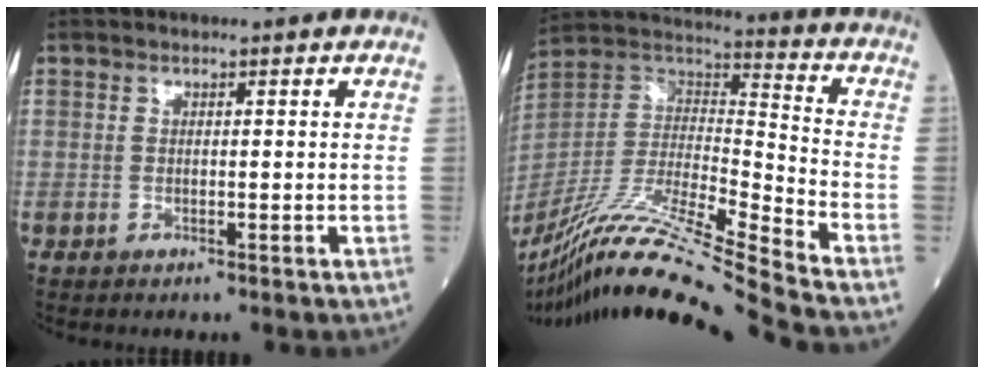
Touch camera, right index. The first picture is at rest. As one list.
[{"total": 24.2, "force": [-20.2, -2.2, 13.2], "torque": [-0.268, -0.033, -0.371]}]